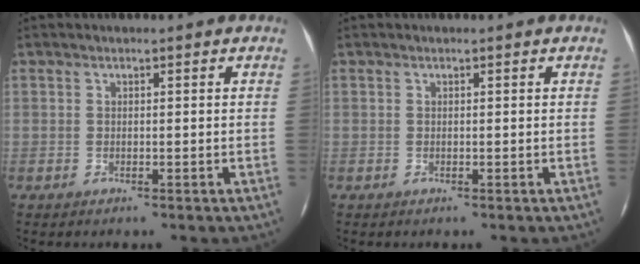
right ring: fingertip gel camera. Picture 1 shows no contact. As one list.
[{"total": 0.0}]